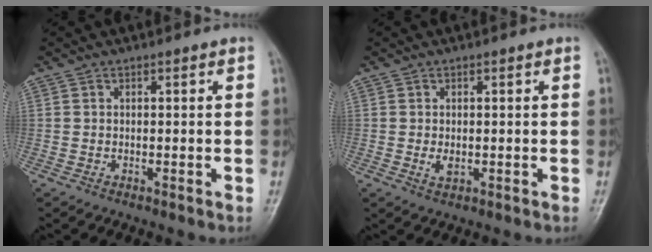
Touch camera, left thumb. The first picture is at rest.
{"total": 2.2, "force": [-0.1, 1.3, 1.7], "torque": [-0.028, -0.006, 0.001]}